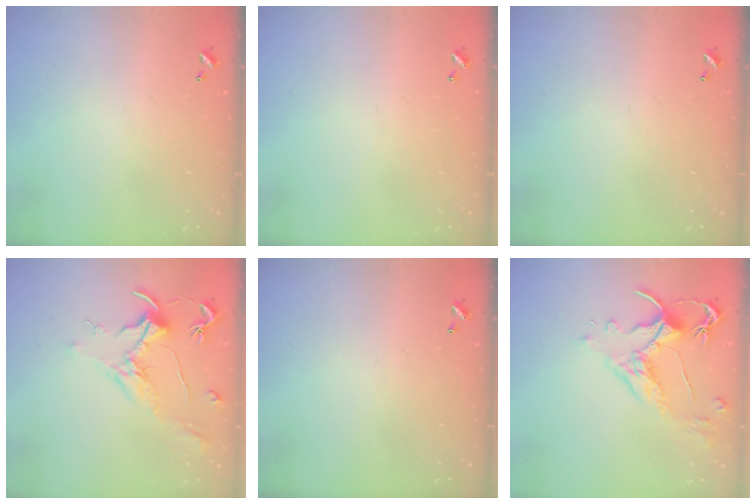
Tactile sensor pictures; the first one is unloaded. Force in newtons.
{"total": 0.0}
{"total": 0.0}
{"total": 1.9, "press": 1.7, "slide": 0.9}
{"total": 0.0}
{"total": 2.5, "press": 2.1, "slide": 1.3}